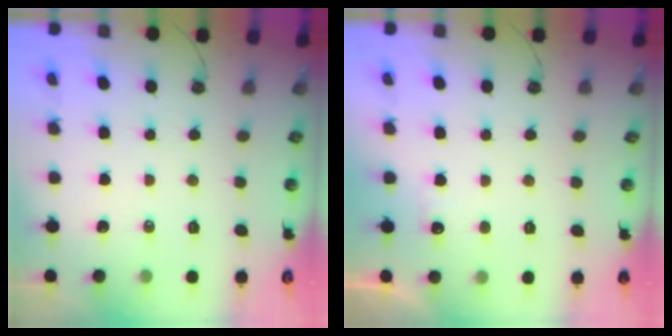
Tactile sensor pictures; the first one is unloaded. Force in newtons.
{"total": 2.1, "press": 1.9, "slide": 0.9}